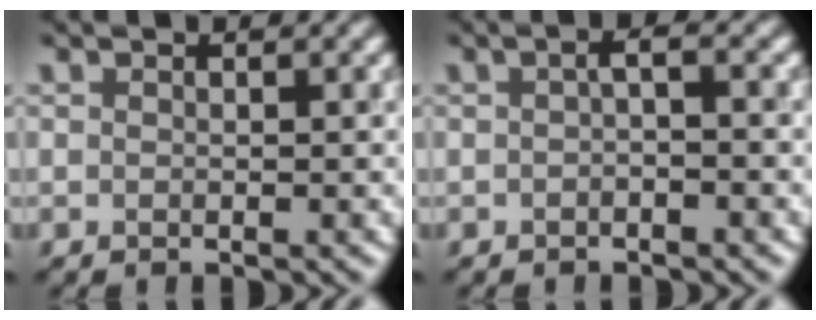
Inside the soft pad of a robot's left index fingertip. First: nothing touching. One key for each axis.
{"total": 1.1, "fx": -0.3, "fy": 0.1, "fz": 1.0, "tx": -0.018, "ty": 0.004, "tz": -0.006}